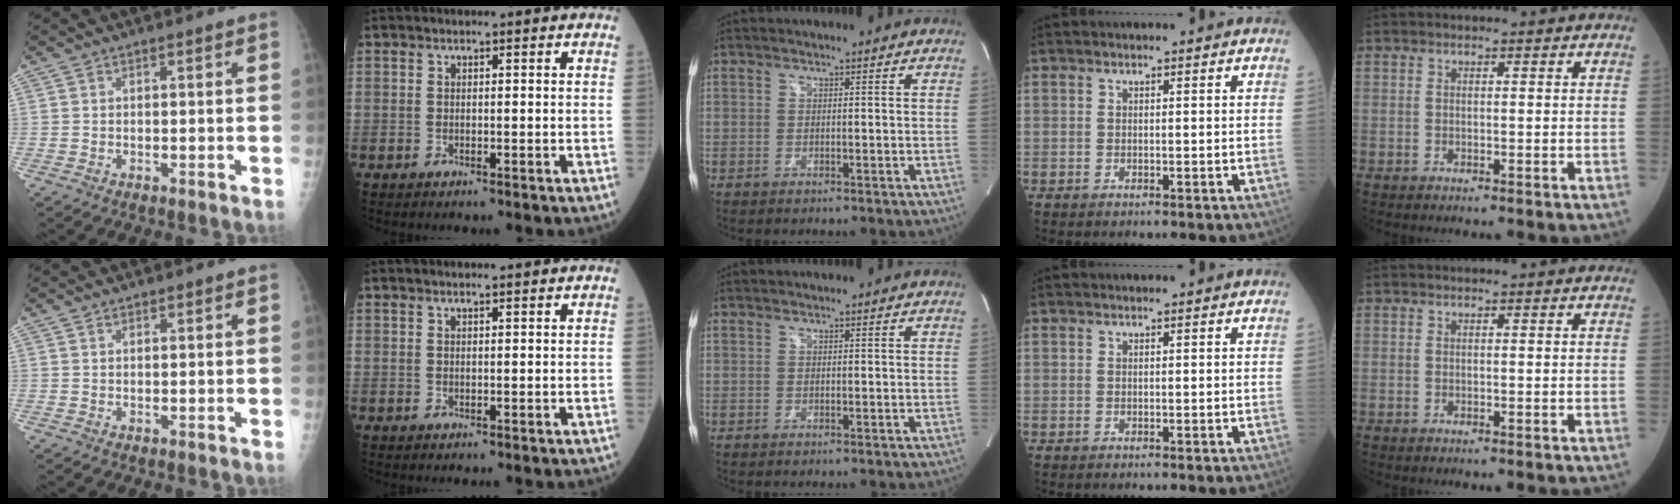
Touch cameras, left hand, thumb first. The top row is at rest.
{"thumb": {"total": 0.6, "force": [0.5, 0.3, 0.1], "torque": [-0.002, -0.003, 0.008]}, "index": {"total": 1.3, "force": [1.2, -0.1, 0.5], "torque": [-0.007, 0.007, 0.020]}}